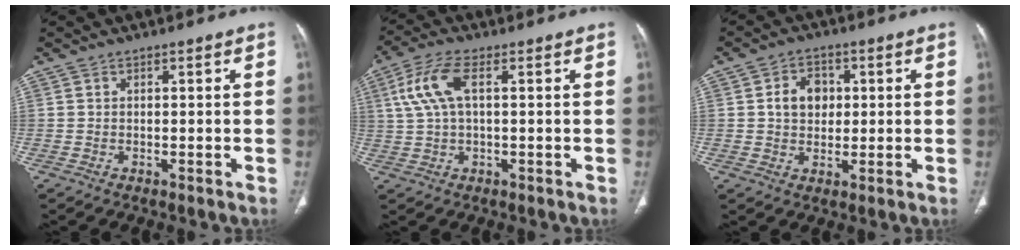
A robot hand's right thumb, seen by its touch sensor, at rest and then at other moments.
{"total": 7.9, "force": [2.0, 3.3, 6.9], "torque": [-0.167, 0.019, 0.041]}
{"total": 6.3, "force": [1.0, 5.0, 3.7], "torque": [-0.038, 0.003, 0.015]}